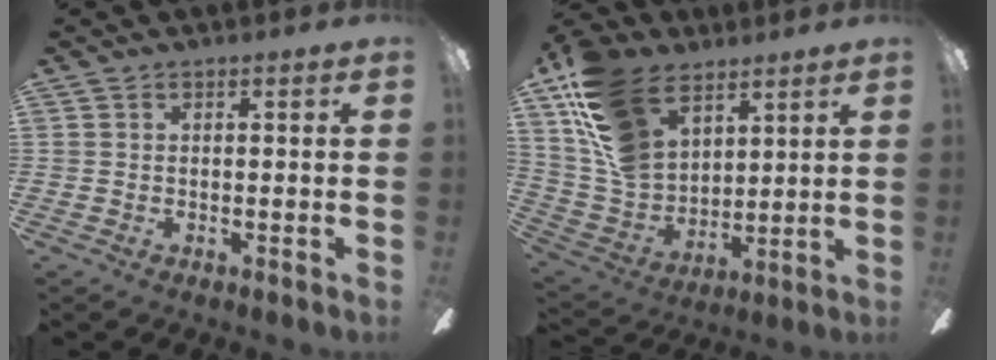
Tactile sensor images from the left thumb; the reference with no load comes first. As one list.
[{"total": 18.7, "force": [10.7, 11.6, 9.9], "torque": [-0.221, -0.040, 0.209]}]